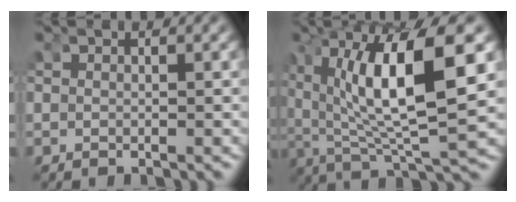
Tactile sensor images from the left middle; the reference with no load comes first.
{"total": 10.6, "force": [1.8, 3.7, 9.8], "torque": [-0.172, -0.002, 0.041]}